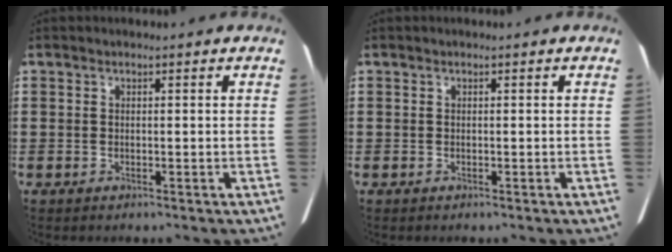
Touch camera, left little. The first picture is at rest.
{"total": 0.0}